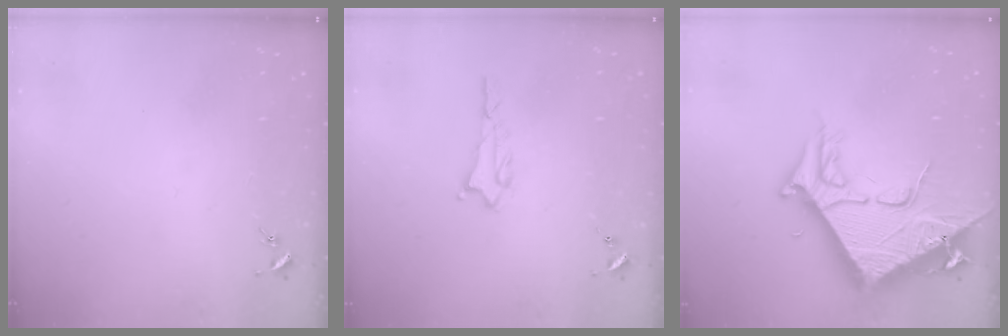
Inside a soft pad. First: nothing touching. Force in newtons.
{"total": 1.8, "press": 1.8, "slide": 0.2}
{"total": 11.2, "press": 11.1, "slide": 1.1}